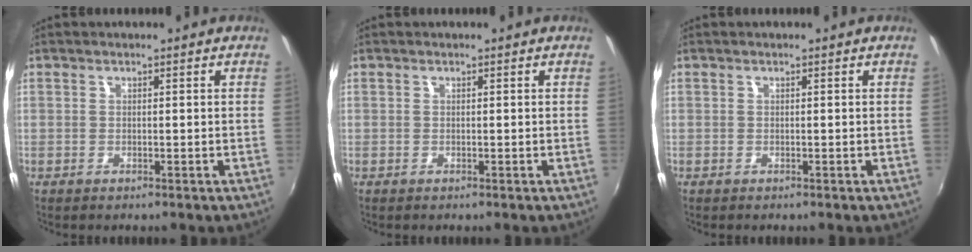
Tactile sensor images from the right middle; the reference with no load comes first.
{"total": 0.0}
{"total": 0.0}